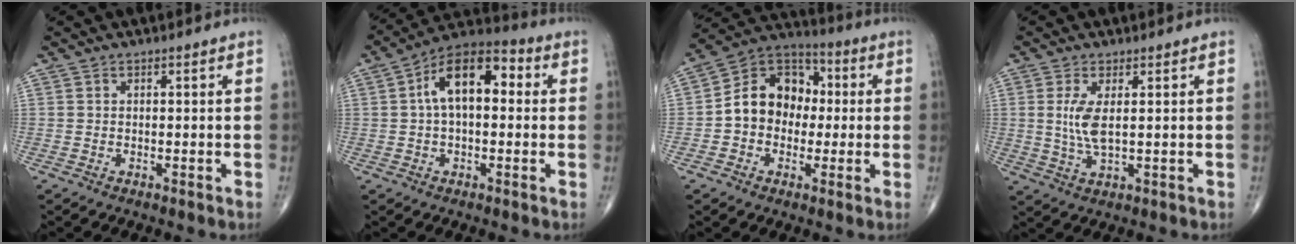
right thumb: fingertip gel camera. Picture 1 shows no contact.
{"total": 13.0, "force": [1.9, 7.1, 10.7], "torque": [-0.166, 0.039, 0.020]}
{"total": 14.3, "force": [-0.3, 11.5, 8.5], "torque": [-0.102, 0.039, -0.019]}
{"total": 5.4, "force": [0.9, 1.8, 5.0], "torque": [-0.114, -0.012, 0.025]}